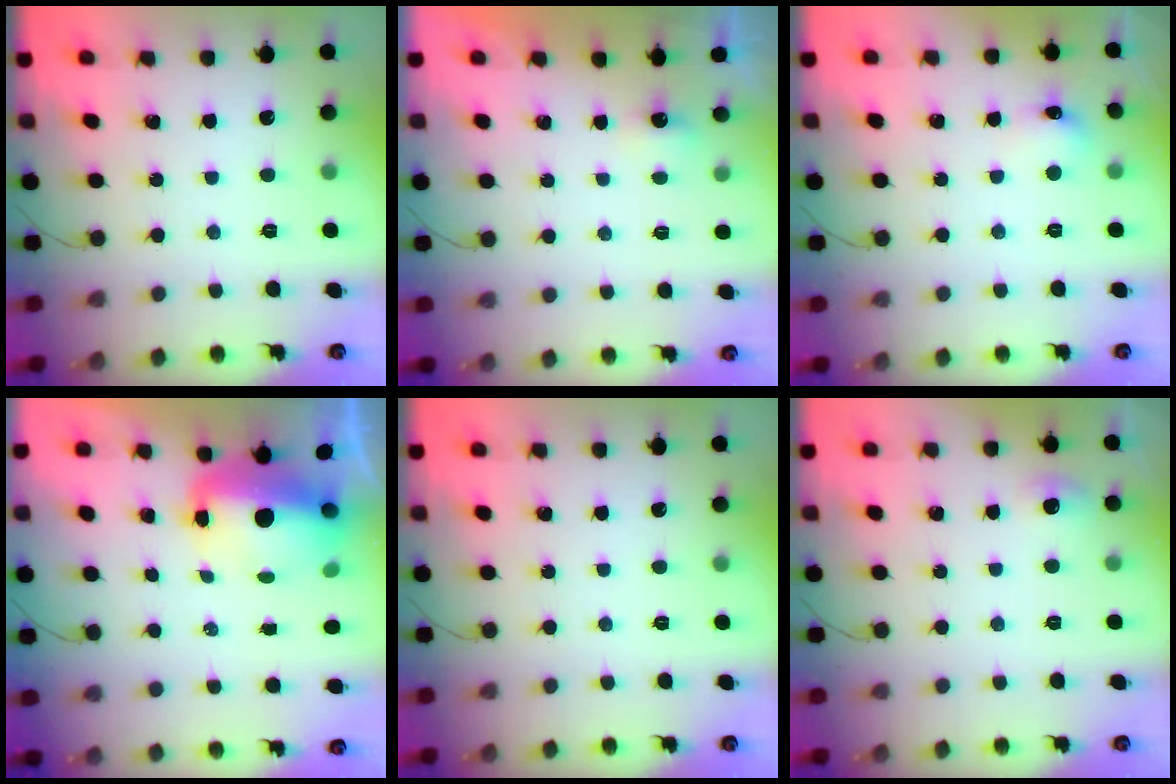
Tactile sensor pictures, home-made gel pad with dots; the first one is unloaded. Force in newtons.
{"total": 3.6, "press": 1.5, "slide": 3.3}
{"total": 7.0, "press": 6.9, "slide": 1.4}
{"total": 11.0, "press": 10.7, "slide": 2.6}
{"total": 0.0}
{"total": 4.5, "press": 4.3, "slide": 1.3}